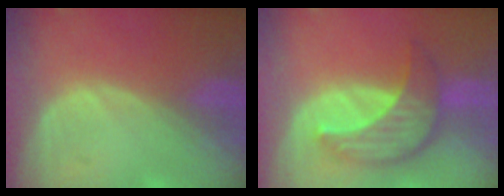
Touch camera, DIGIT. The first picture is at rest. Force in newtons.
{"total": 7.8, "press": 7.5, "slide": 2.2}